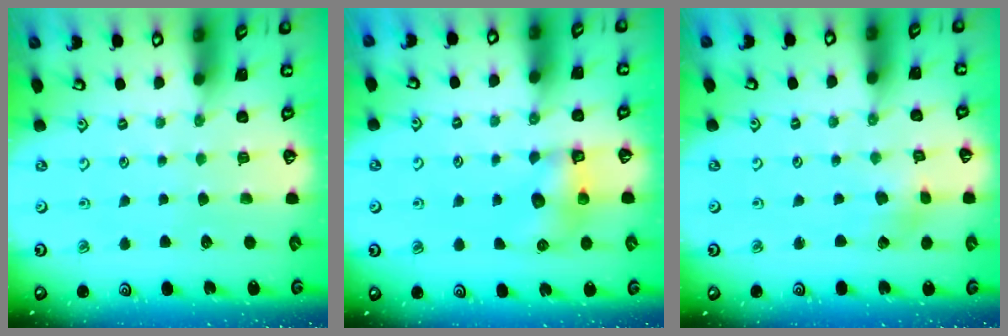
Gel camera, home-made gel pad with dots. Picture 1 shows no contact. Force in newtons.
{"total": 6.8, "press": 6.8, "slide": 0.1}
{"total": 2.5, "press": 2.4, "slide": 0.4}